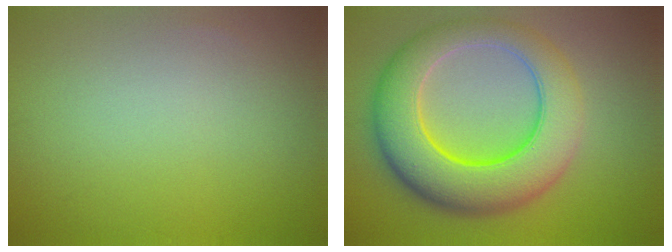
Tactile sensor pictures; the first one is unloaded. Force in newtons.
{"total": 9.9, "press": 9.9, "slide": 0.1}